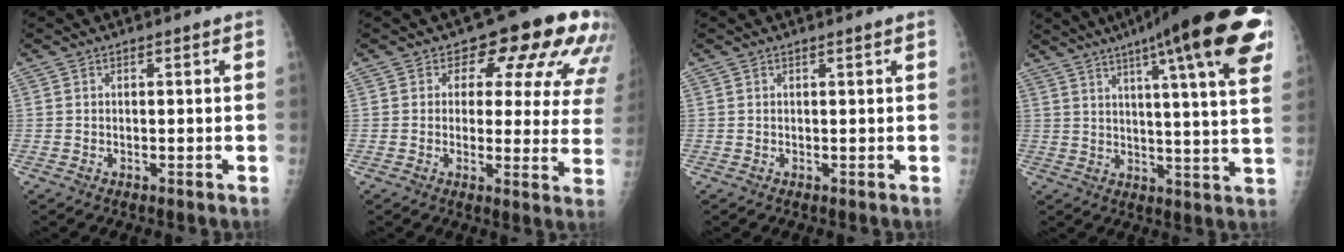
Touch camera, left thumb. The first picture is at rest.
{"total": 14.9, "force": [8.0, 7.8, 9.8], "torque": [-0.064, -0.034, 0.074]}
{"total": 0.6, "force": [0.4, -0.1, 0.4], "torque": [-0.014, -0.002, 0.010]}
{"total": 25.8, "force": [14.4, 3.9, 21.1], "torque": [-0.280, -0.020, 0.188]}